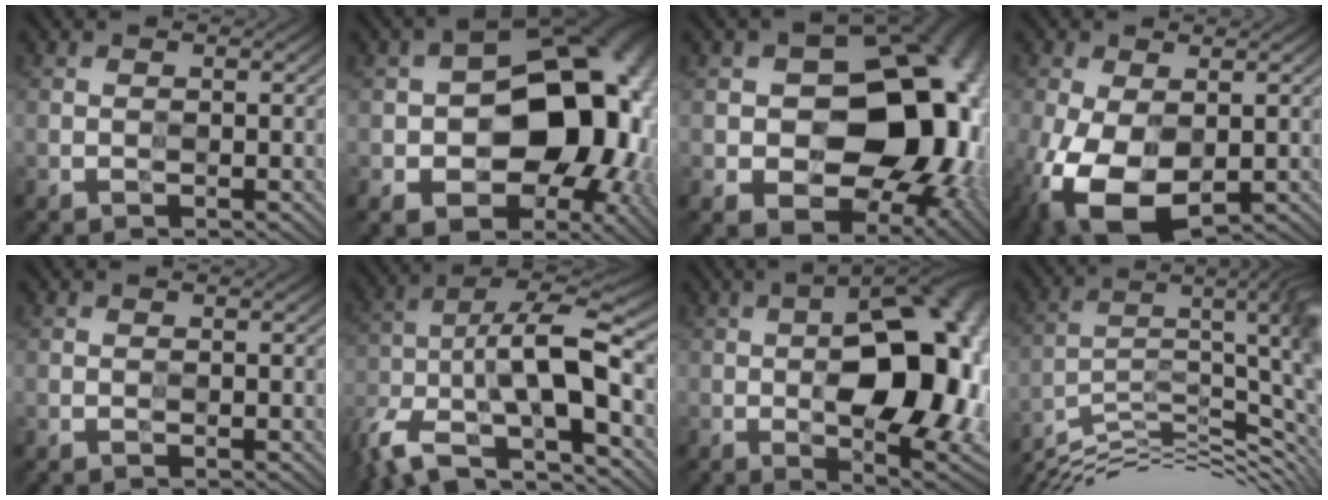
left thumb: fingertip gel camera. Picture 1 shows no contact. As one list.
[{"total": 19.7, "force": [-1.8, 12.9, 14.7], "torque": [-0.168, -0.019, -0.029]}, {"total": 18.9, "force": [-0.2, 13.2, 13.6], "torque": [-0.145, -0.015, 0.009]}, {"total": 10.6, "force": [-3.1, 5.9, 8.3], "torque": [-0.198, -0.029, -0.051]}, {"total": 0.0}, {"total": 16.1, "force": [-6.9, 5.8, 13.4], "torque": [-0.269, -0.010, -0.130]}, {"total": 19.1, "force": [-0.3, 8.7, 17.0], "torque": [-0.207, 0.020, -0.025]}, {"total": 13.6, "force": [-7.3, 3.0, 11.1], "torque": [-0.188, -0.005, -0.131]}]